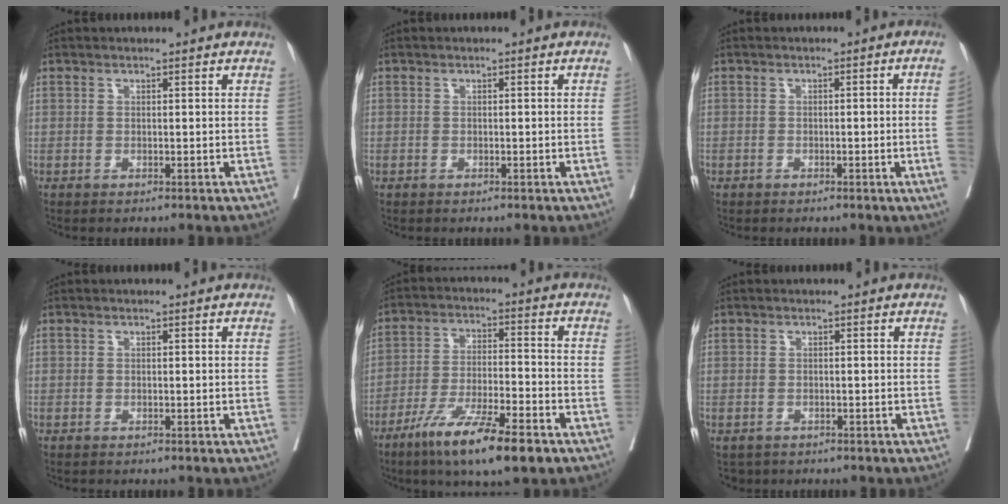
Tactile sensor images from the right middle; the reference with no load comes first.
{"total": 0.0}
{"total": 3.7, "force": [-0.9, -0.8, 3.6], "torque": [-0.043, 0.002, -0.012]}
{"total": 0.0}
{"total": 13.1, "force": [-8.2, 1.4, 10.0], "torque": [-0.180, -0.028, -0.142]}
{"total": 2.0, "force": [-1.4, 1.4, 0.3], "torque": [-0.006, -0.001, -0.020]}